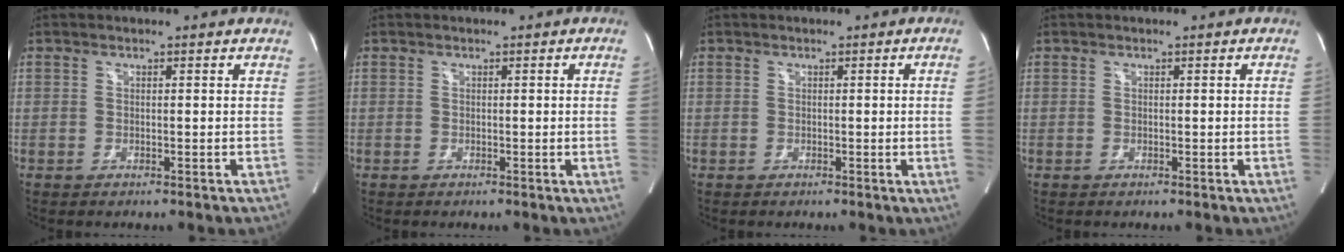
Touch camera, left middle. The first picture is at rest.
{"total": 2.0, "force": [-0.1, -0.9, 1.8], "torque": [-0.024, -0.001, 0.000]}
{"total": 3.1, "force": [-0.1, -1.4, 2.7], "torque": [-0.035, -0.004, 0.000]}
{"total": 1.0, "force": [-0.1, -0.5, 0.9], "torque": [-0.009, -0.001, -0.002]}